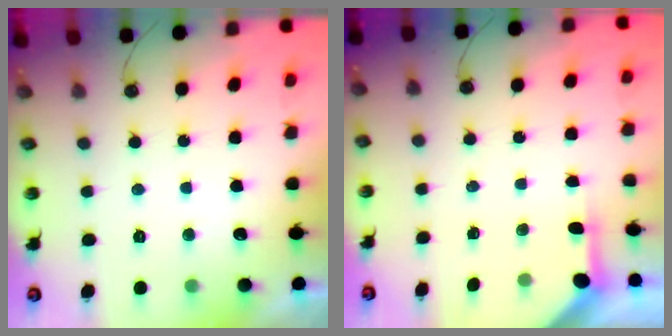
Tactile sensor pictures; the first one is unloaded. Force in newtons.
{"total": 3.3, "press": 3.2, "slide": 0.3}